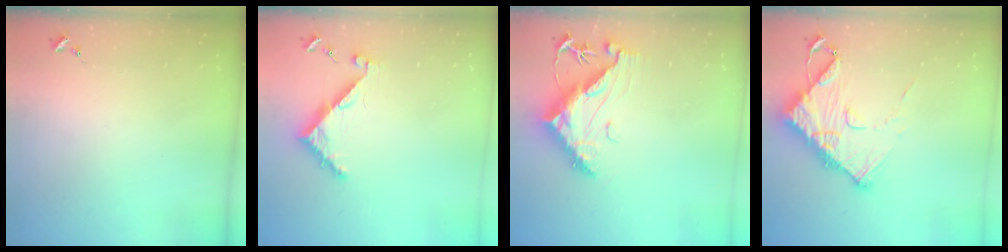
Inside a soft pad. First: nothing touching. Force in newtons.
{"total": 6.3, "press": 6.3, "slide": 0.5}
{"total": 13.3, "press": 13.2, "slide": 1.3}
{"total": 14.0, "press": 13.9, "slide": 1.3}